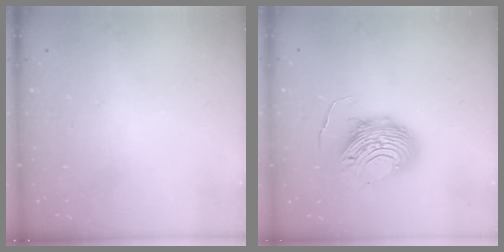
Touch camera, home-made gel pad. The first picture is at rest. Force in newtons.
{"total": 10.7, "press": 10.6, "slide": 1.1}